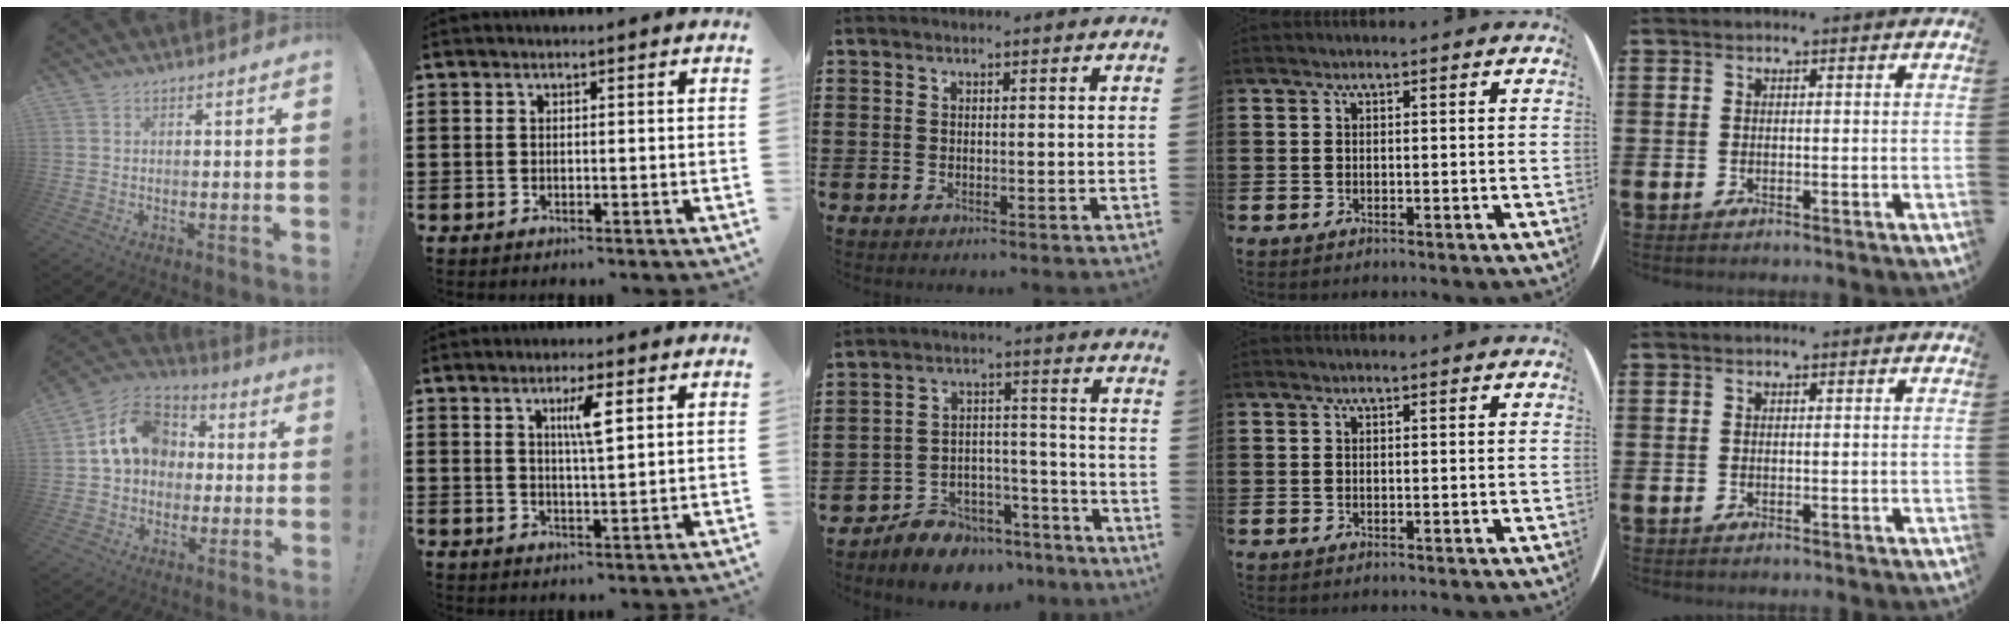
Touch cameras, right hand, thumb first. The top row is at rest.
{"thumb": {"total": 15.3, "force": [3.2, 12.2, 8.7], "torque": [-0.131, 0.009, 0.064]}, "index": {"total": 4.2, "force": [1.7, 0.5, 3.8], "torque": [-0.073, 0.000, 0.024]}, "middle": {"total": 7.0, "force": [-6.6, 2.3, 0.4], "torque": [-0.002, 0.025, -0.129]}}